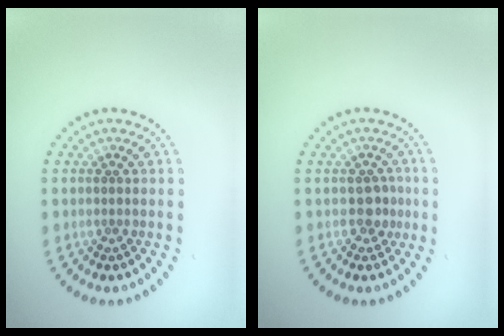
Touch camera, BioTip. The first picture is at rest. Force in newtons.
{"total": 1.6, "press": 1.4, "slide": 0.7}